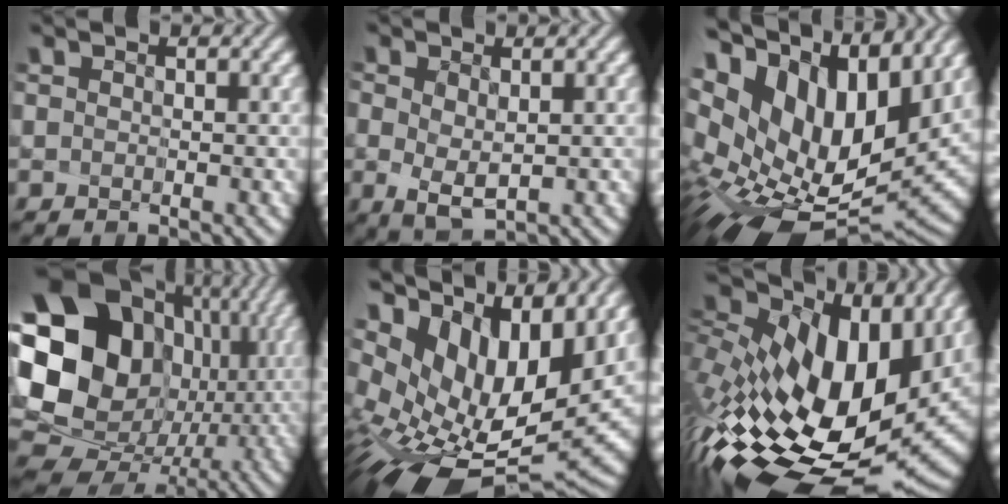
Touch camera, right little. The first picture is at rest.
{"total": 2.5, "force": [-0.8, 1.0, 2.2], "torque": [-0.039, -0.019, 0.005]}
{"total": 15.8, "force": [3.3, 9.5, 12.1], "torque": [-0.212, -0.022, 0.107]}
{"total": 21.6, "force": [1.5, 19.1, 9.9], "torque": [-0.227, 0.003, 0.028]}
{"total": 14.4, "force": [3.8, 8.1, 11.3], "torque": [-0.186, -0.014, 0.105]}
{"total": 16.1, "force": [-1.2, 9.8, 12.7], "torque": [-0.224, -0.021, -0.009]}